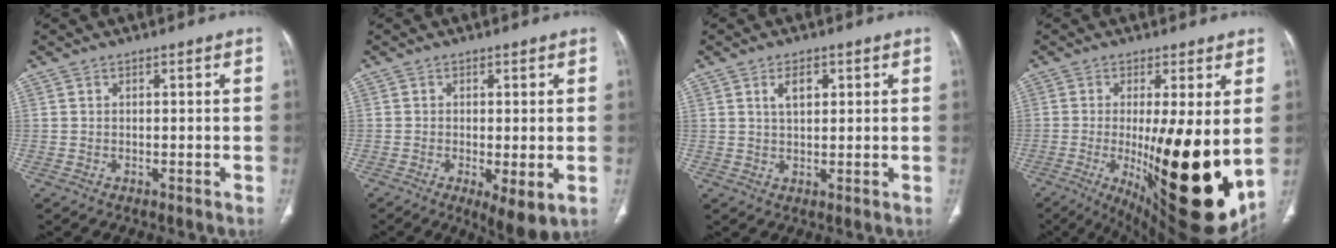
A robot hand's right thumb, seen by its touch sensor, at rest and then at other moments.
{"total": 6.4, "force": [-1.7, 1.9, 5.8], "torque": [-0.098, -0.021, -0.025]}
{"total": 3.8, "force": [1.5, 1.9, 2.8], "torque": [-0.041, -0.004, 0.028]}
{"total": 23.9, "force": [-3.1, 6.7, 22.7], "torque": [-0.297, -0.045, -0.021]}